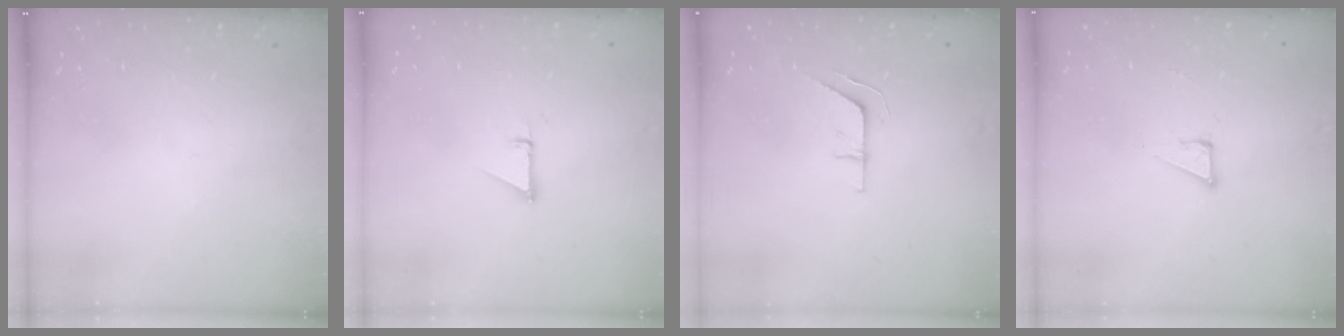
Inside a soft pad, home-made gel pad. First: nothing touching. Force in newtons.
{"total": 0.9, "press": 0.9, "slide": 0.1}
{"total": 4.5, "press": 4.5, "slide": 0.3}
{"total": 5.3, "press": 5.2, "slide": 0.3}